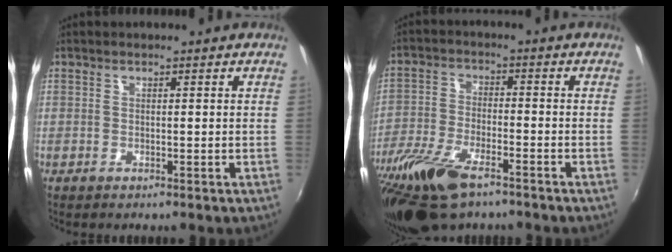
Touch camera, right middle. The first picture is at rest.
{"total": 15.4, "force": [-10.5, 5.6, 9.7], "torque": [-0.224, -0.038, -0.203]}